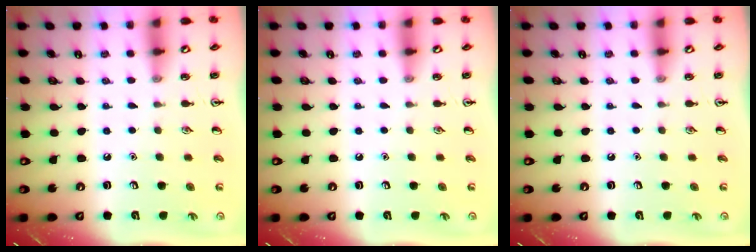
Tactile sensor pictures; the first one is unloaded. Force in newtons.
{"total": 0.0}
{"total": 0.0}